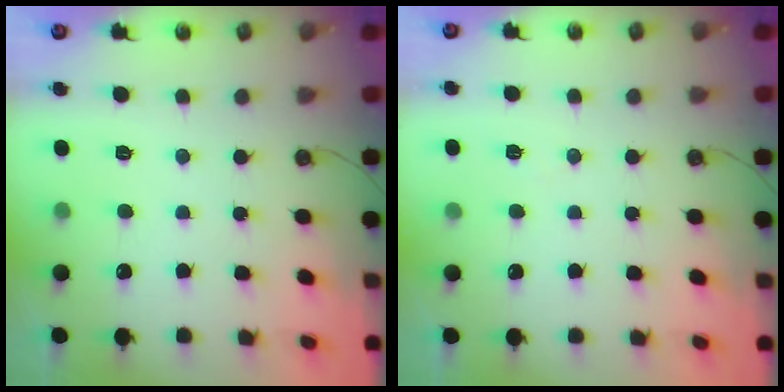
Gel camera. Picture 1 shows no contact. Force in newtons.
{"total": 4.2, "press": 3.7, "slide": 1.9}